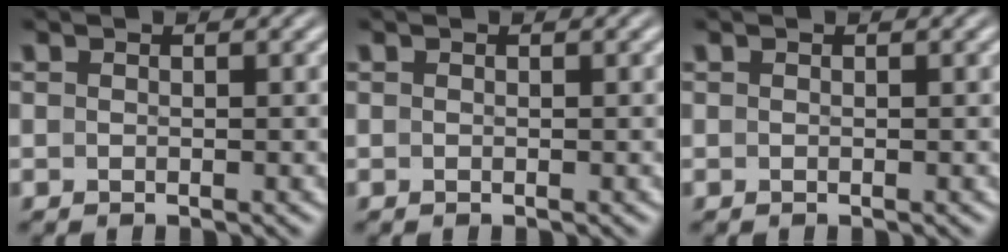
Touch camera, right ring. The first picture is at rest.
{"total": 0.0}
{"total": 0.0}